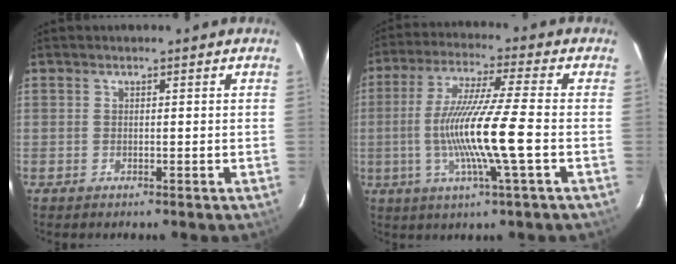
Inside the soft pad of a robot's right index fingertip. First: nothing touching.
{"total": 13.9, "force": [-3.0, -1.0, 13.5], "torque": [-0.257, -0.011, -0.053]}